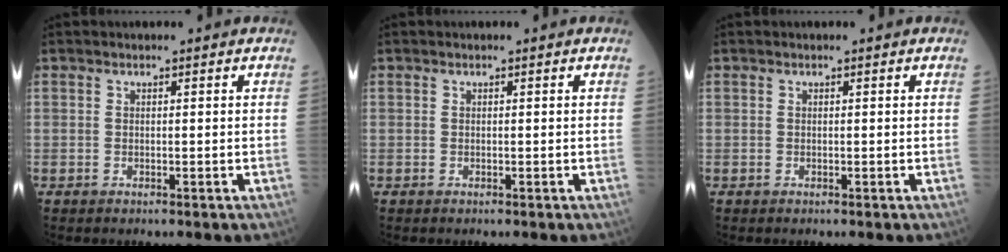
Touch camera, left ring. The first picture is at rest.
{"total": 0.0}
{"total": 0.0}